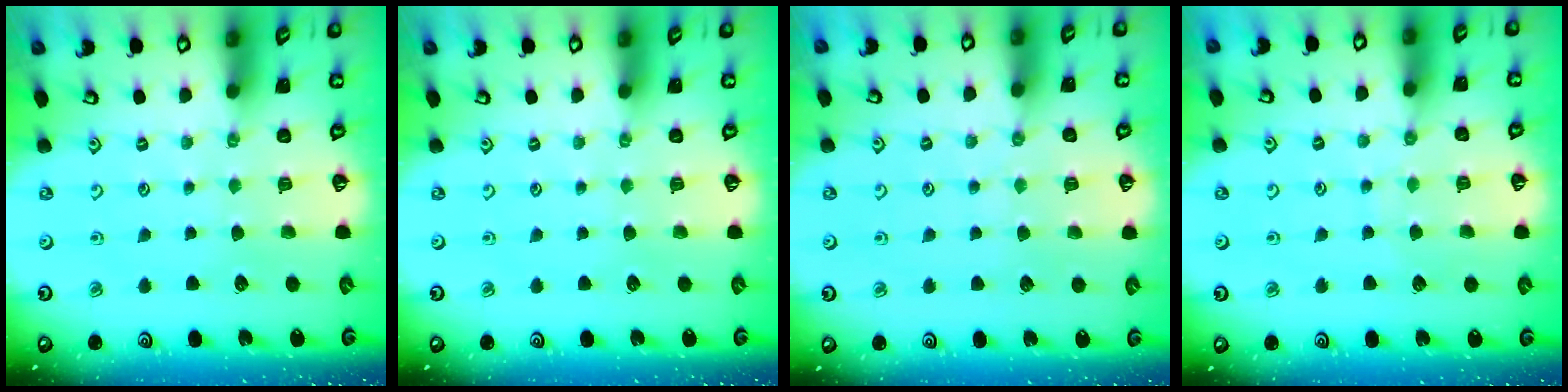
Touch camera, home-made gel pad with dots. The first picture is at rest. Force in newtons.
{"total": 0.0}
{"total": 2.9, "press": 2.9, "slide": 0.5}
{"total": 6.2, "press": 6.2, "slide": 0.6}